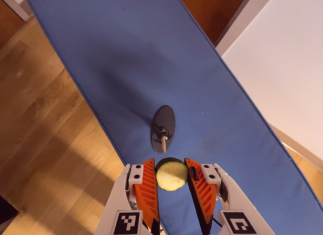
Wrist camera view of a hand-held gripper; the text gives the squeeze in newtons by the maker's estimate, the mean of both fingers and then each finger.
{"total": 7.9, "left": 7.6, "right": 8.1}